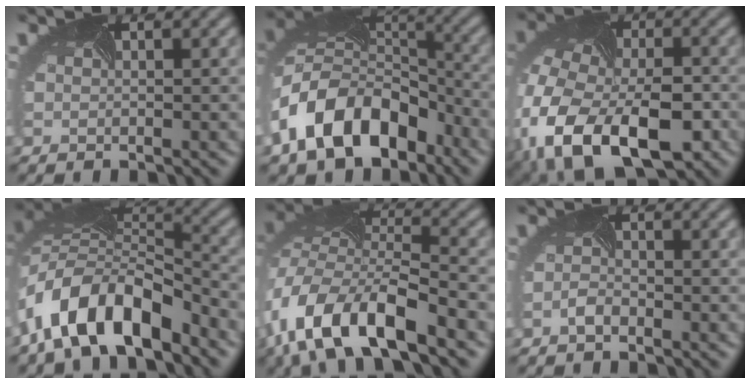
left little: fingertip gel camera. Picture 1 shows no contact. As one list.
[{"total": 11.0, "force": [-4.9, 7.4, 6.5], "torque": [-0.137, 0.000, -0.090]}, {"total": 15.8, "force": [-6.4, 10.2, 10.2], "torque": [-0.221, -0.028, -0.094]}, {"total": 9.3, "force": [-5.6, 4.0, 6.2], "torque": [-0.115, 0.014, -0.113]}, {"total": 11.4, "force": [-6.4, 5.1, 8.0], "torque": [-0.174, -0.009, -0.120]}, {"total": 0.8, "force": [-0.8, 0.2, -0.1], "torque": [-0.011, 0.008, -0.020]}]